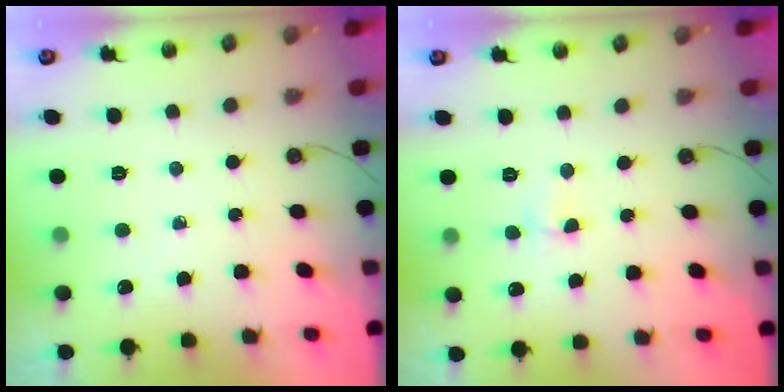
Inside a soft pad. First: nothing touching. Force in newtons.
{"total": 2.6, "press": 2.5, "slide": 0.5}